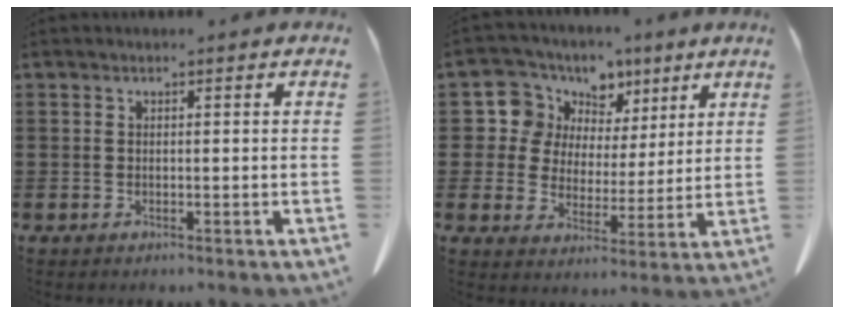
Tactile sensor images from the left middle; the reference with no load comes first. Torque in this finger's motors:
{"motor_torque": [2.14, 0.00, 0.14, 0.02]}